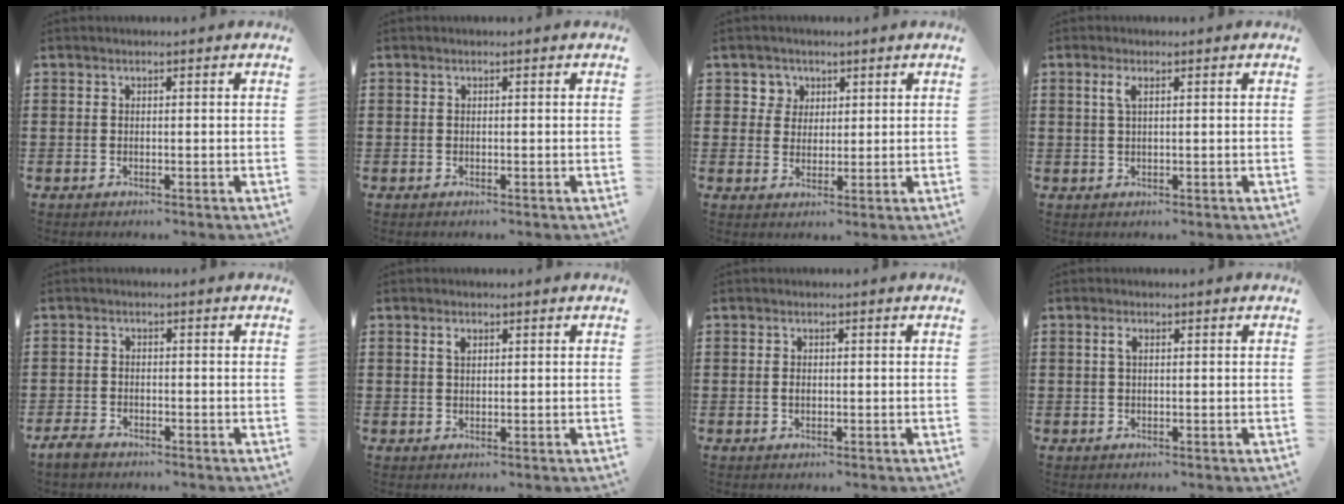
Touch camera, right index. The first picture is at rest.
{"total": 0.0}
{"total": 3.3, "force": [1.6, 2.9, 0.1], "torque": [-0.011, 0.009, 0.027]}
{"total": 1.9, "force": [0.7, 0.3, 1.7], "torque": [-0.036, 0.003, 0.010]}
{"total": 2.1, "force": [-1.9, 0.8, 0.6], "torque": [-0.021, 0.002, -0.040]}
{"total": 1.2, "force": [0.7, 0.6, 0.8], "torque": [-0.017, 0.004, 0.012]}
{"total": 0.9, "force": [-0.1, 0.5, 0.7], "torque": [-0.016, 0.002, -0.003]}
{"total": 1.2, "force": [0.3, 0.4, 1.1], "torque": [-0.023, 0.004, 0.003]}